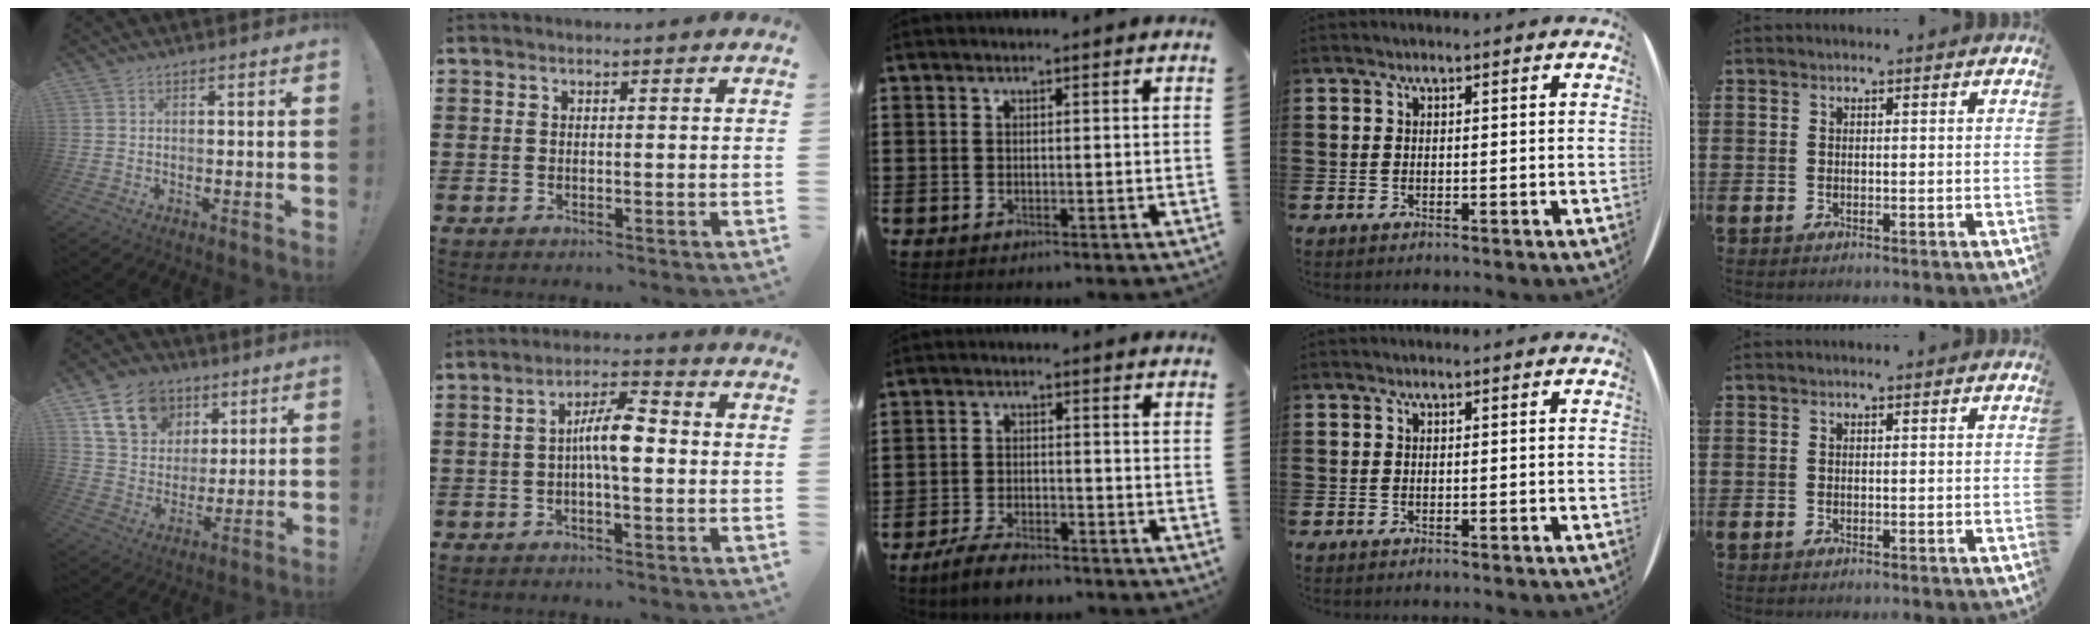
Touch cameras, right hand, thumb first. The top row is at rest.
{"thumb": {"total": 15.9, "force": [7.8, 12.1, 6.7], "torque": [-0.102, -0.033, 0.156]}, "index": {"total": 6.5, "force": [-0.4, 1.7, 6.2], "torque": [-0.128, 0.005, -0.014]}, "middle": {"total": 4.3, "force": [-3.9, 0.8, 1.6], "torque": [-0.042, -0.001, -0.080]}}